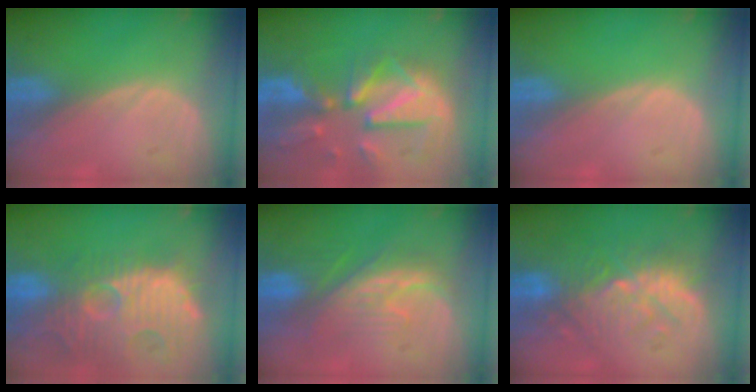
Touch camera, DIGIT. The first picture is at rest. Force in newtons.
{"total": 12.1, "press": 10.4, "slide": 6.1}
{"total": 0.0}
{"total": 14.2, "press": 12.5, "slide": 6.8}
{"total": 8.2, "press": 8.0, "slide": 2.0}
{"total": 9.4, "press": 9.2, "slide": 1.9}